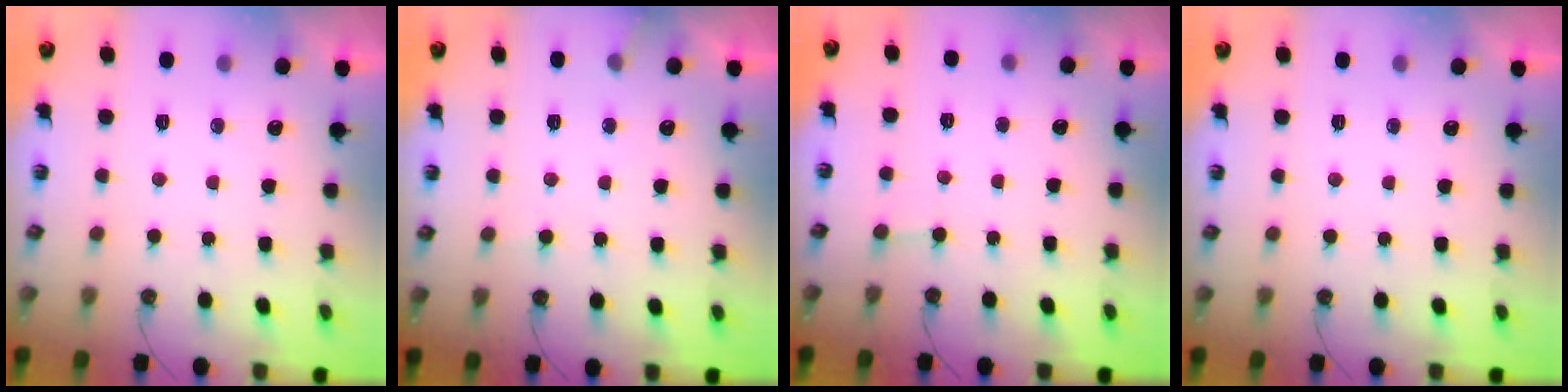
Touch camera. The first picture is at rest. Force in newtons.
{"total": 6.3, "press": 6.3, "slide": 0.4}
{"total": 1.7, "press": 1.7, "slide": 0.1}
{"total": 0.0}